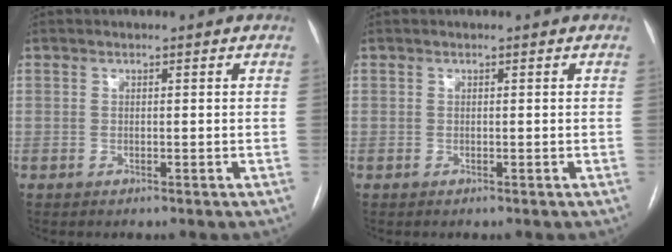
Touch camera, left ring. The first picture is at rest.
{"total": 0.0}